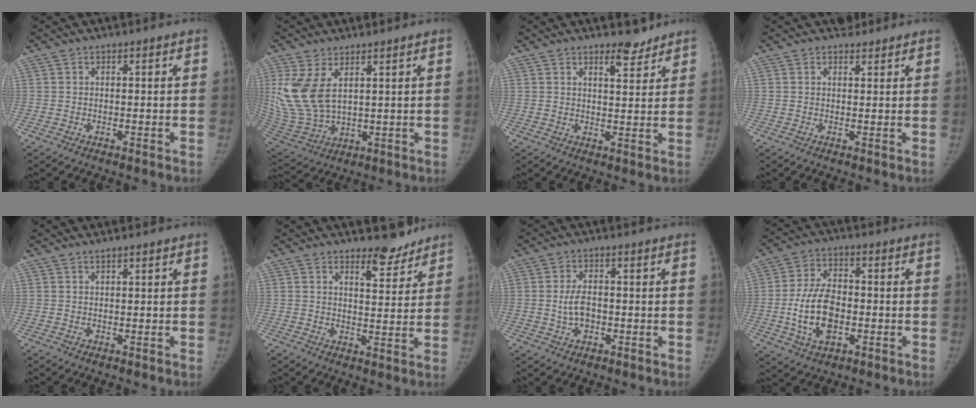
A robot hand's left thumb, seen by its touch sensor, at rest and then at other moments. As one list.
[{"total": 11.8, "force": [4.1, 6.6, 8.9], "torque": [-0.188, -0.019, 0.103]}, {"total": 4.0, "force": [3.3, 1.5, 1.8], "torque": [-0.013, -0.026, 0.049]}, {"total": 1.8, "force": [1.5, 0.9, -0.1], "torque": [0.015, -0.010, 0.018]}, {"total": 1.0, "force": [0.8, 0.2, 0.4], "torque": [0.000, -0.004, 0.015]}, {"total": 6.0, "force": [5.0, 2.2, 2.5], "torque": [-0.013, -0.041, 0.075]}, {"total": 4.2, "force": [-0.6, 2.6, 3.3], "torque": [-0.056, 0.006, -0.008]}, {"total": 11.6, "force": [-2.1, 6.8, 9.1], "torque": [-0.161, 0.011, -0.037]}]